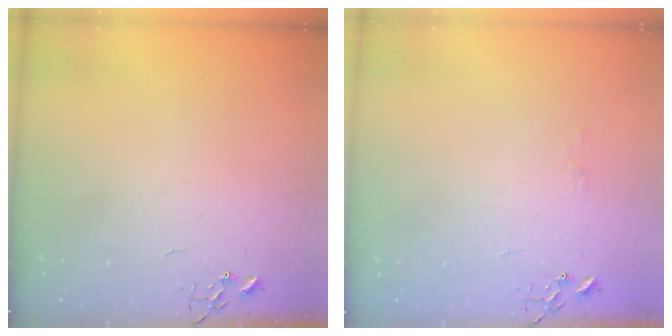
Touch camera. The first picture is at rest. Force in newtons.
{"total": 3.3, "press": 3.2, "slide": 0.5}